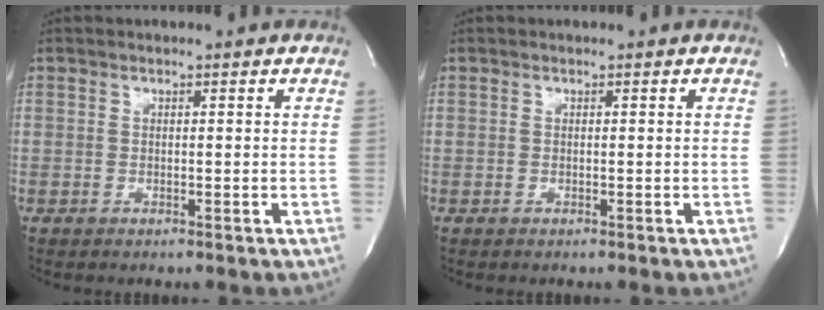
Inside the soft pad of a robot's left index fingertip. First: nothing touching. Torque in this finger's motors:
{"motor_torque": [0.03, -0.02, -0.01, -0.01]}